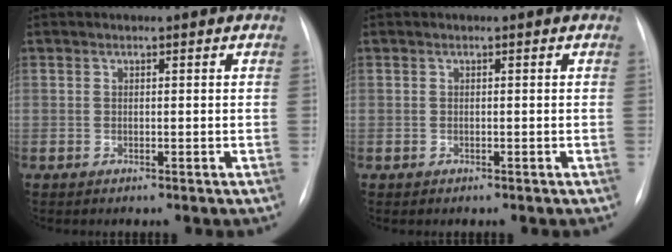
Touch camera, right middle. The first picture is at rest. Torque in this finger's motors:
{"motor_torque": [-0.39, -0.03, 0.01, 0.00]}